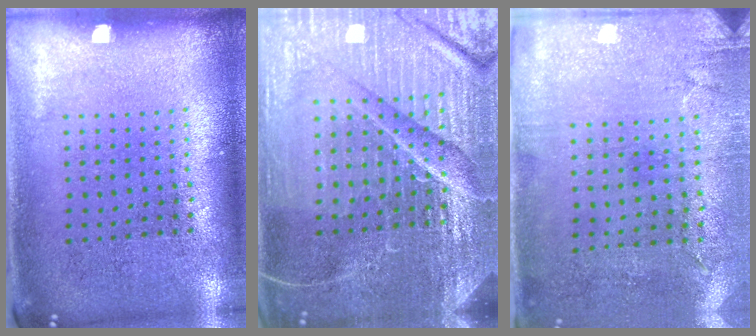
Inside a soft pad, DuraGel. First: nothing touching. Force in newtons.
{"total": 6.2, "press": 5.6, "slide": 2.8}
{"total": 2.9, "press": 2.3, "slide": 1.7}